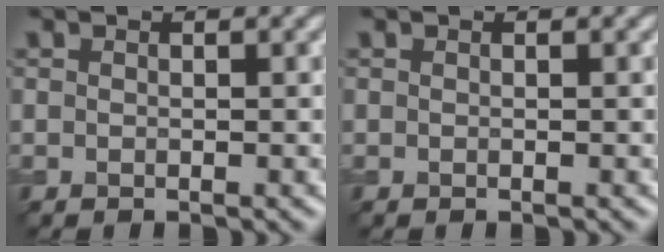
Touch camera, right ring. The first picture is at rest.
{"total": 0.0}